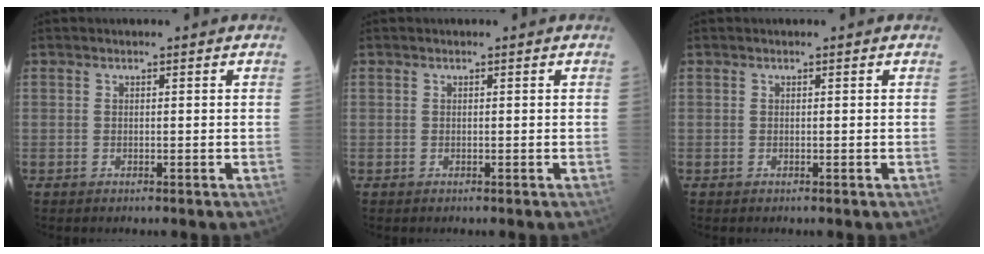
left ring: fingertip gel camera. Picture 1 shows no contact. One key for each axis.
{"total": 0.0}
{"total": 0.0}